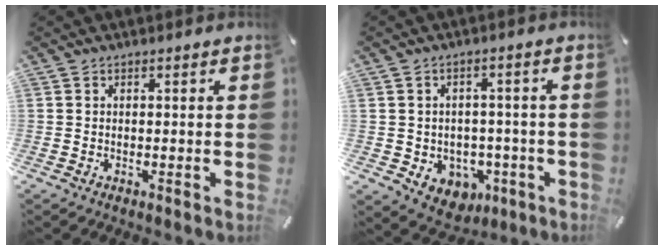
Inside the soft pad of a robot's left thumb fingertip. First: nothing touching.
{"total": 6.2, "force": [-0.9, 5.9, 1.9], "torque": [-0.028, 0.004, -0.006]}